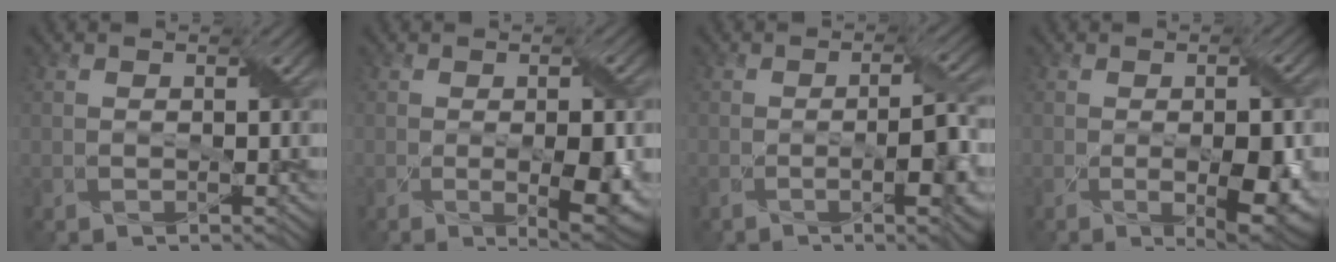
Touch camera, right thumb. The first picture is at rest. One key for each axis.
{"total": 5.8, "fx": -0.9, "fy": 2.1, "fz": 5.3, "tx": -0.087, "ty": -0.018, "tz": -0.004}
{"total": 6.8, "fx": -1.9, "fy": 1.4, "fz": 6.4, "tx": -0.104, "ty": -0.004, "tz": -0.030}
{"total": 7.1, "fx": -1.5, "fy": 2.8, "fz": 6.3, "tx": -0.103, "ty": -0.023, "tz": -0.009}